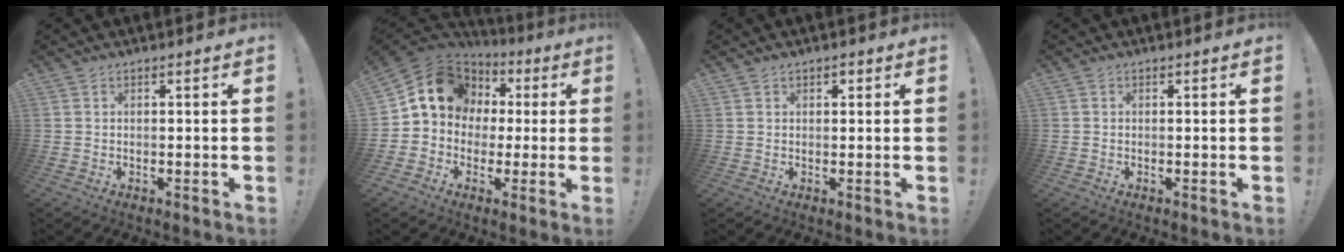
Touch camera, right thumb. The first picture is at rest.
{"total": 14.4, "force": [3.3, 12.2, 7.0], "torque": [-0.109, -0.001, 0.071]}
{"total": 0.9, "force": [0.4, 0.7, 0.2], "torque": [0.002, 0.000, 0.006]}
{"total": 0.0}